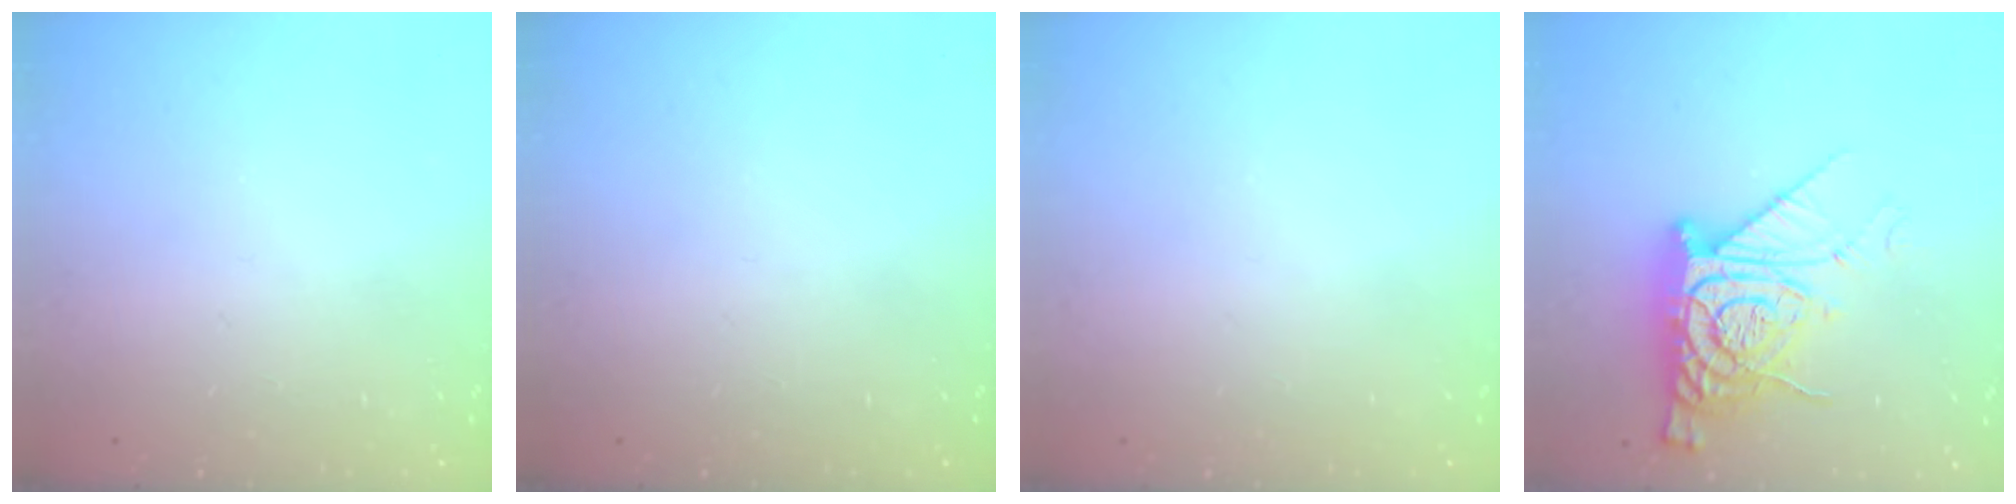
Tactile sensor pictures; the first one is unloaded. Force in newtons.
{"total": 0.0}
{"total": 0.0}
{"total": 13.0, "press": 12.9, "slide": 1.0}